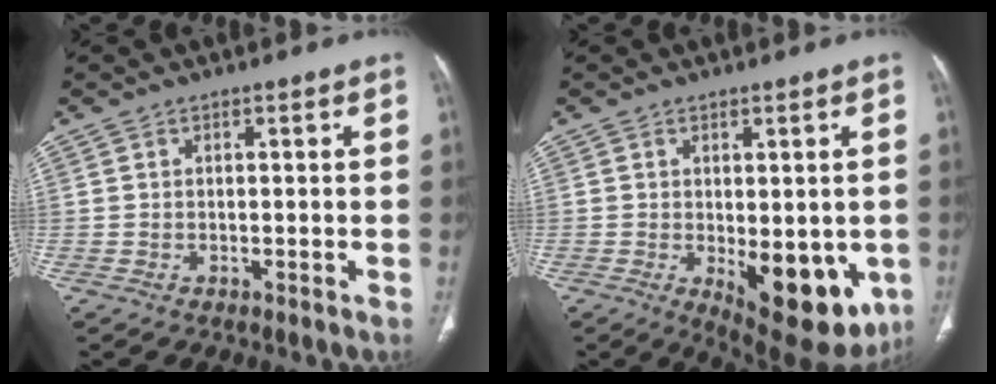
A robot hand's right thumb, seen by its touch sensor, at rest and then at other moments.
{"total": 14.5, "force": [-3.6, 6.6, 12.4], "torque": [-0.132, -0.021, -0.028]}